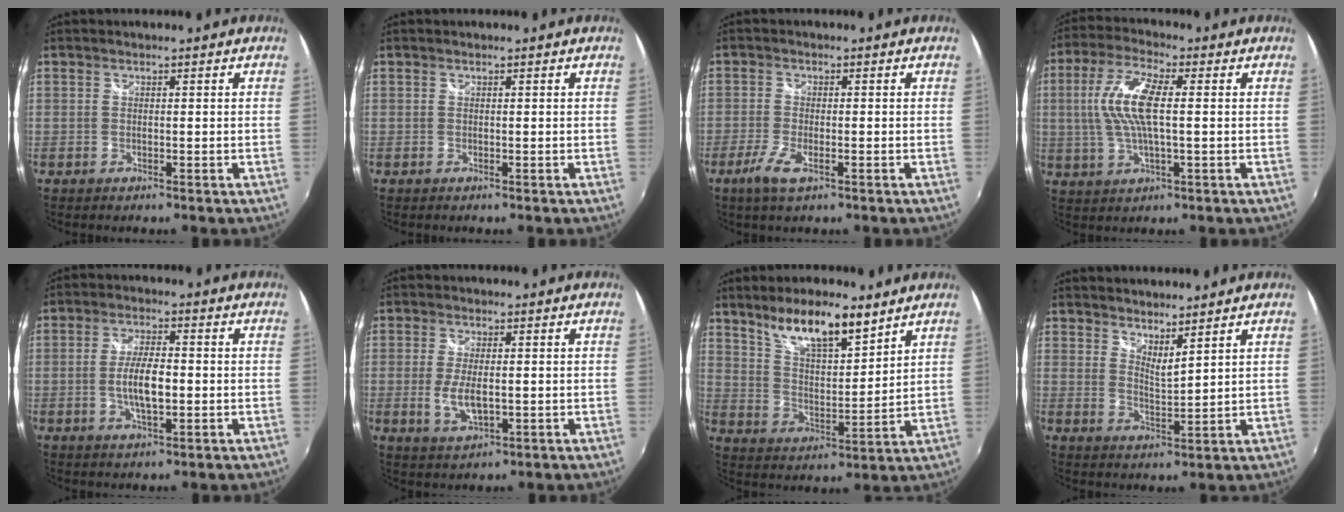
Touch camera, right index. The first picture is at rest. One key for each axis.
{"total": 0.0}
{"total": 4.8, "fx": -2.7, "fy": 1.3, "fz": 3.8, "tx": -0.091, "ty": -0.012, "tz": -0.054}
{"total": 10.7, "fx": 0.9, "fy": 3.2, "fz": 10.2, "tx": -0.207, "ty": 0.007, "tz": 0.016}
{"total": 6.6, "fx": -1.0, "fy": 2.2, "fz": 6.2, "tx": -0.119, "ty": -0.003, "tz": -0.016}
{"total": 5.6, "fx": -0.8, "fy": 2.3, "fz": 5.1, "tx": -0.104, "ty": -0.012, "tz": -0.012}
{"total": 12.7, "fx": 9.1, "fy": 3.5, "fz": 8.1, "tx": -0.135, "ty": 0.005, "tz": 0.164}
{"total": 5.0, "fx": 4.5, "fy": 0.5, "fz": 2.1, "tx": -0.030, "ty": -0.005, "tz": 0.071}